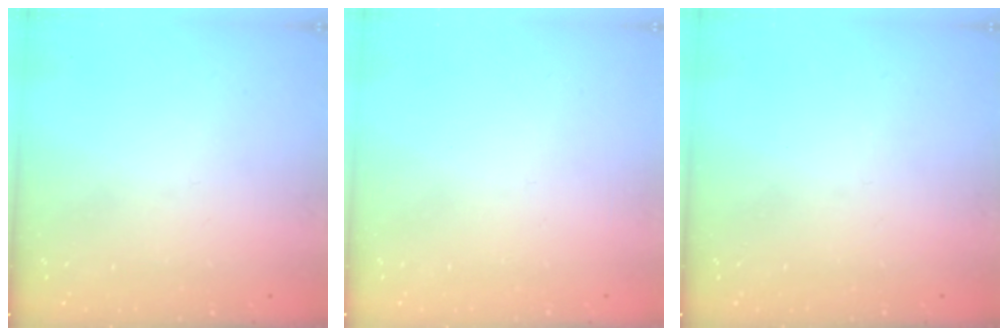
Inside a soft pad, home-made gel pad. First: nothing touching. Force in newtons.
{"total": 1.6, "press": 1.6, "slide": 0.1}
{"total": 0.0}